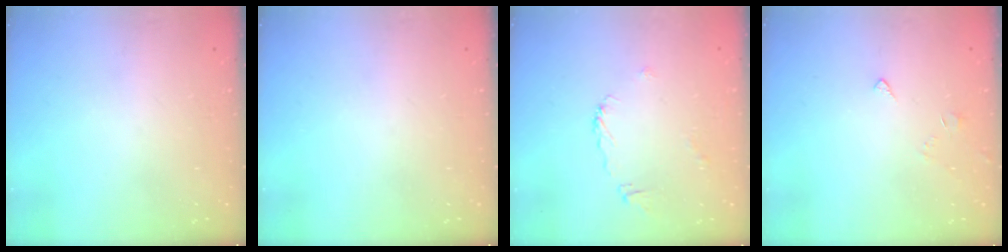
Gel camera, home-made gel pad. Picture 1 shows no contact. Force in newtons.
{"total": 0.0}
{"total": 4.6, "press": 4.6, "slide": 0.5}
{"total": 2.5, "press": 2.4, "slide": 0.6}